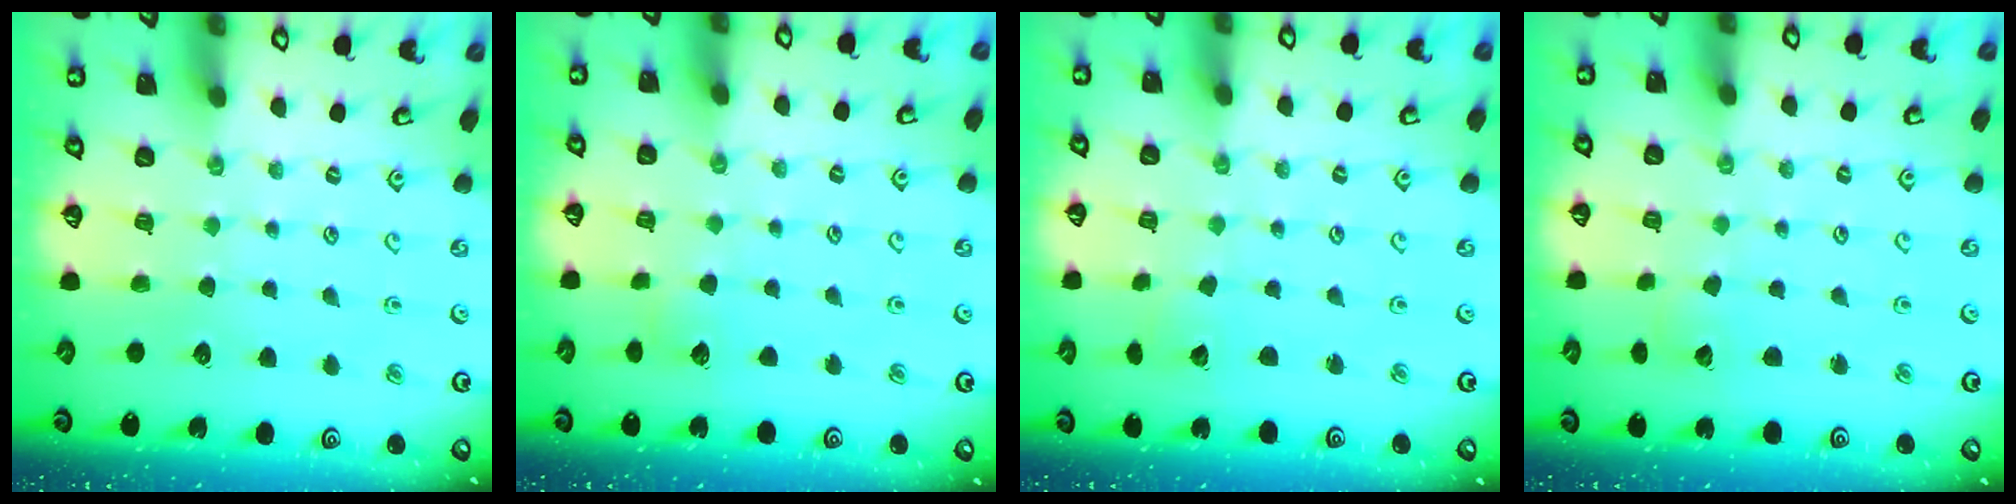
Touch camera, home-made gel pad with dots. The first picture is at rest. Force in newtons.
{"total": 3.7, "press": 3.7, "slide": 0.5}
{"total": 2.9, "press": 2.9, "slide": 0.2}
{"total": 2.9, "press": 2.9, "slide": 0.3}